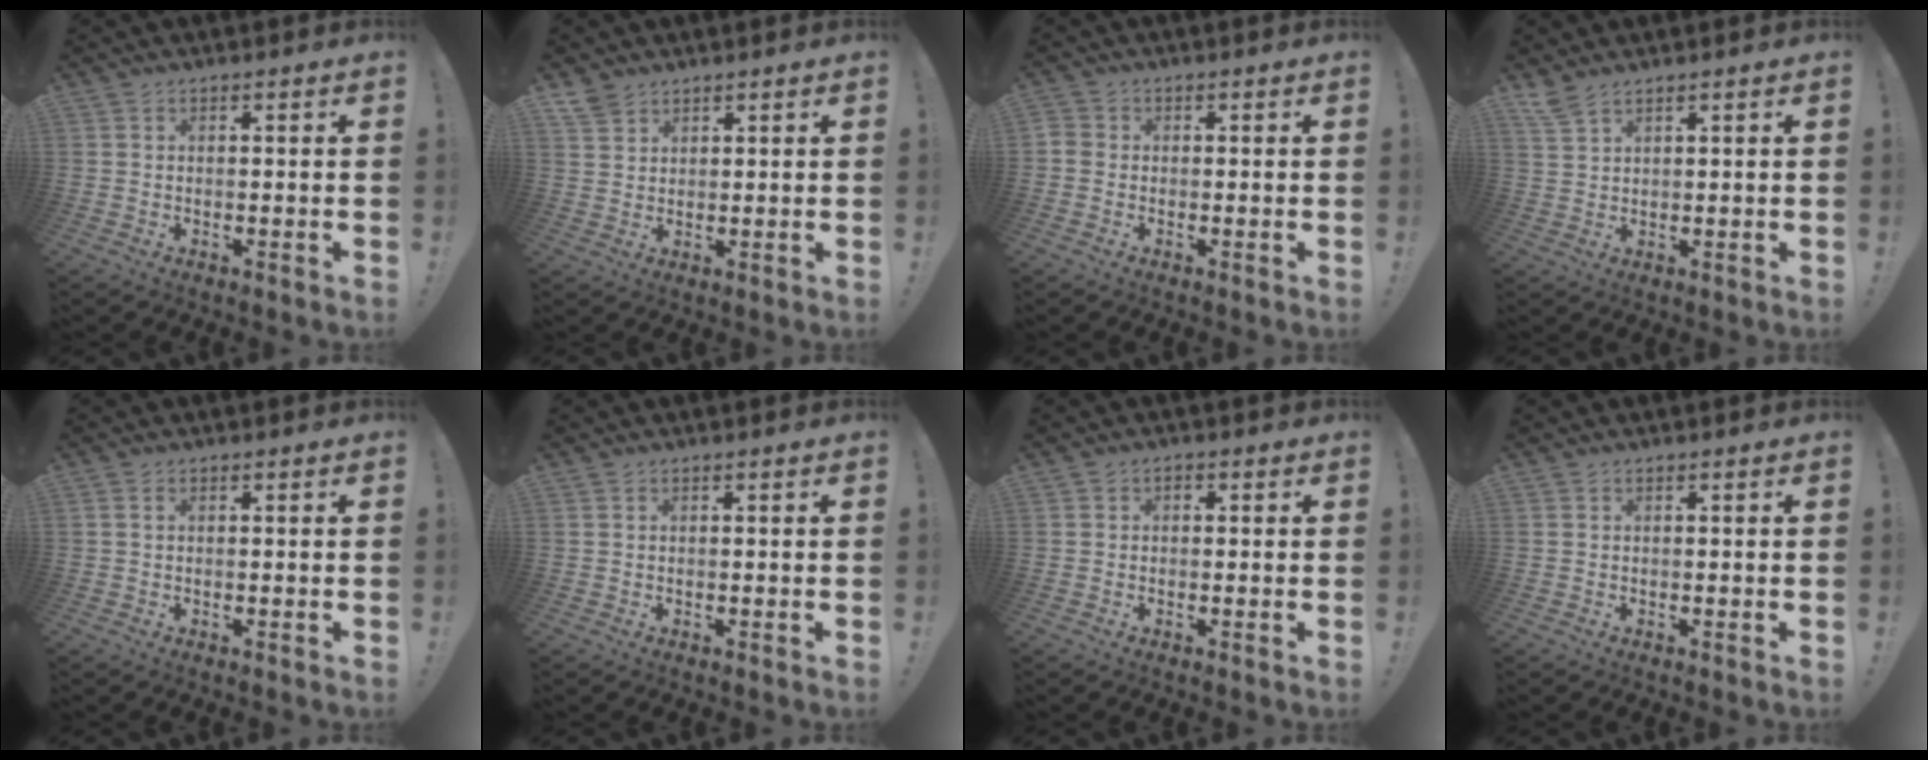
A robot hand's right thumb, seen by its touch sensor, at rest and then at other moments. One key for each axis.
{"total": 4.0, "fx": 3.3, "fy": 2.0, "fz": 1.1, "tx": -0.016, "ty": -0.020, "tz": 0.062}
{"total": 2.2, "fx": -0.7, "fy": 1.9, "fz": 0.9, "tx": -0.017, "ty": 0.009, "tz": -0.011}
{"total": 4.1, "fx": 3.3, "fy": 1.1, "fz": 2.0, "tx": -0.046, "ty": -0.015, "tz": 0.065}
{"total": 0.8, "fx": 0.3, "fy": 0.4, "fz": 0.6, "tx": -0.015, "ty": 0.004, "tz": 0.005}
{"total": 0.0}
{"total": 1.5, "fx": -0.5, "fy": 1.3, "fz": 0.5, "tx": -0.010, "ty": 0.008, "tz": -0.010}
{"total": 0.0}